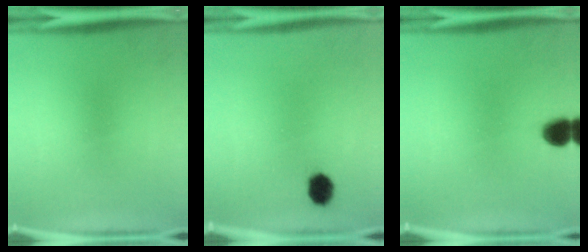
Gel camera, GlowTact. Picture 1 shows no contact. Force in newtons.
{"total": 5.0}
{"total": 5.5}